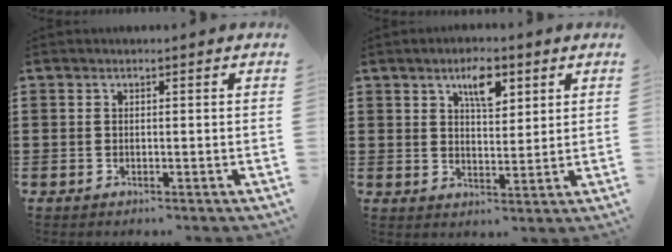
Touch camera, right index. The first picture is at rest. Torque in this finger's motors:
{"motor_torque": [0.42, -0.02, 0.15, 0.09]}